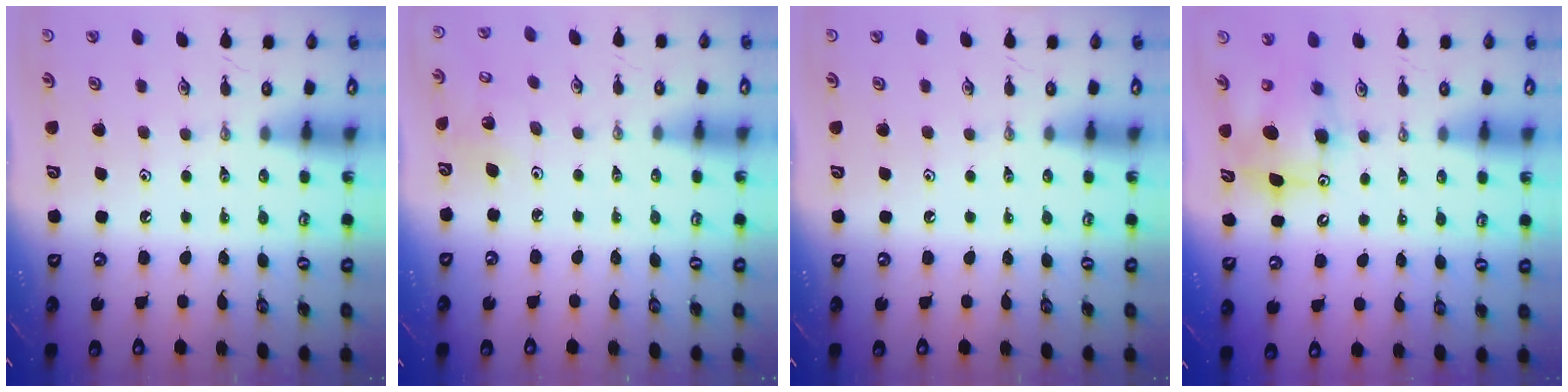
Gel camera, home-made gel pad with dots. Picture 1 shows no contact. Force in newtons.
{"total": 4.5, "press": 4.5, "slide": 0.4}
{"total": 0.0}
{"total": 7.9, "press": 7.7, "slide": 1.9}